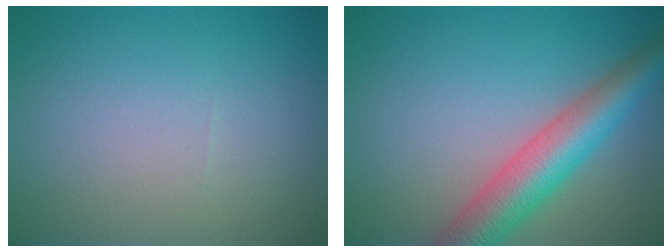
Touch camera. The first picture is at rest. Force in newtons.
{"total": 6.6, "press": 6.6, "slide": 0.1}